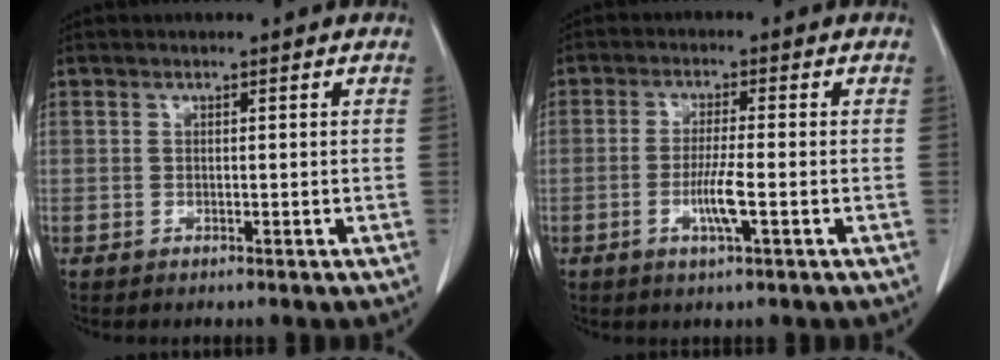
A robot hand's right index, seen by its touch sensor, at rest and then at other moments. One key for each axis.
{"total": 4.6, "fx": -1.4, "fy": 0.0, "fz": 4.4, "tx": -0.084, "ty": -0.007, "tz": -0.027}